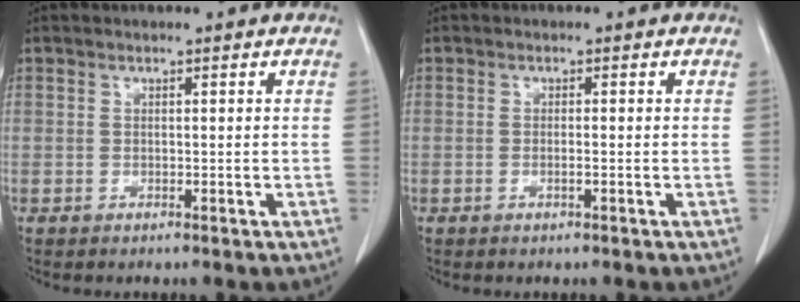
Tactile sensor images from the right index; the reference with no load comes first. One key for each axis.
{"total": 0.8, "fx": -0.4, "fy": 0.0, "fz": 0.7, "tx": -0.016, "ty": 0.000, "tz": -0.006}